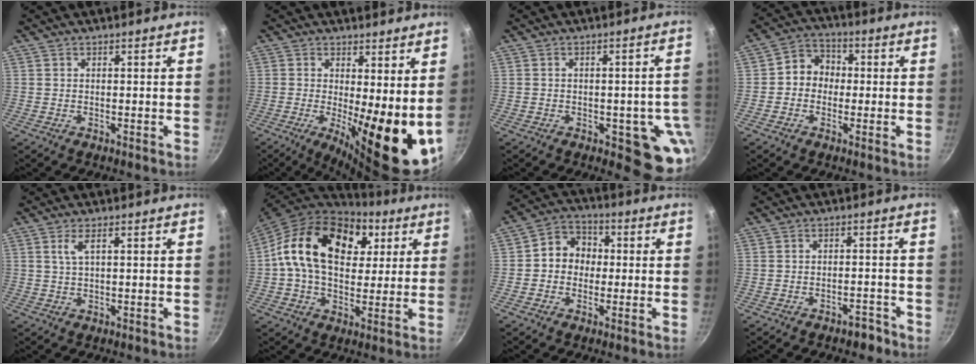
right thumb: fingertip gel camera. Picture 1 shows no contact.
{"total": 15.1, "force": [-0.2, 4.5, 14.4], "torque": [-0.177, -0.025, 0.004]}
{"total": 10.2, "force": [-3.2, 4.8, 8.3], "torque": [-0.039, 0.010, -0.037]}
{"total": 6.7, "force": [-0.2, 5.9, 3.2], "torque": [-0.018, 0.019, -0.021]}
{"total": 2.7, "force": [1.1, 0.8, 2.4], "torque": [-0.048, 0.001, 0.024]}
{"total": 22.2, "force": [6.2, 14.9, 15.3], "torque": [-0.240, 0.004, 0.088]}
{"total": 8.1, "force": [0.0, 7.1, 4.0], "torque": [-0.027, 0.021, -0.017]}
{"total": 3.1, "force": [-2.4, 1.5, 1.4], "torque": [-0.007, 0.031, -0.020]}